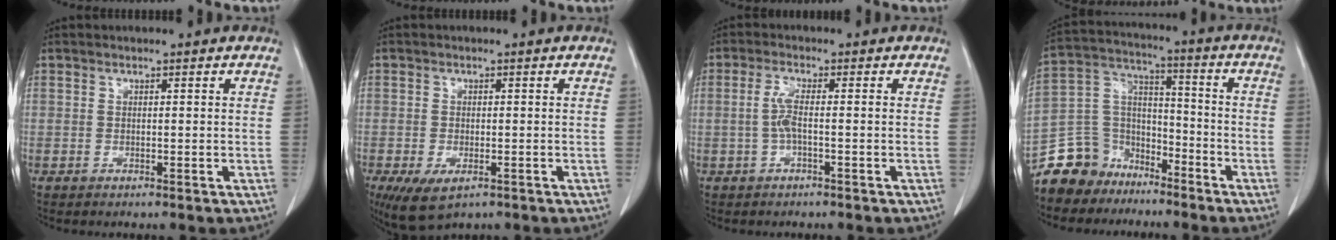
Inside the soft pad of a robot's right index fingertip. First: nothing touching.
{"total": 6.2, "force": [-3.5, 2.9, 4.2], "torque": [-0.074, -0.012, -0.053]}
{"total": 3.0, "force": [-0.5, 0.3, 2.9], "torque": [-0.065, 0.003, -0.012]}
{"total": 10.8, "force": [-8.2, 7.1, 0.5], "torque": [-0.018, 0.061, -0.151]}